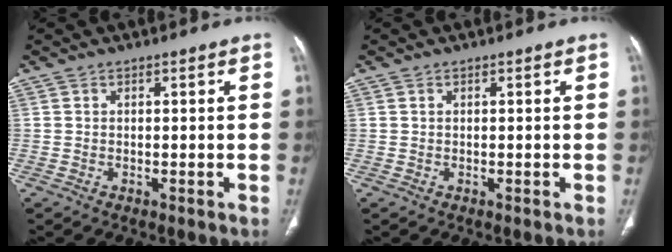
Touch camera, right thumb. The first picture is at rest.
{"total": 0.0}